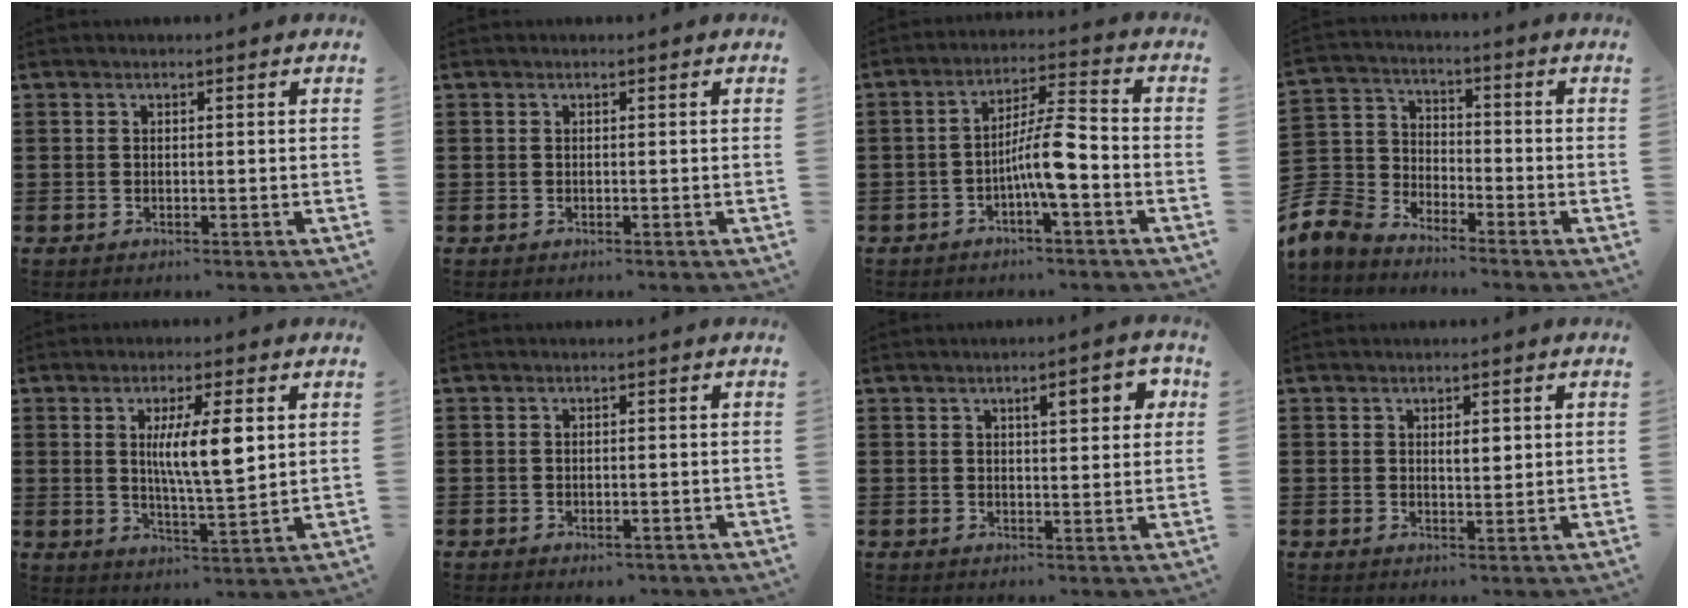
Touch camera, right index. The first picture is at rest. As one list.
[{"total": 0.0}, {"total": 7.5, "force": [-2.7, 1.1, 6.9], "torque": [-0.132, 0.001, -0.054]}, {"total": 6.7, "force": [-5.9, 2.9, 1.0], "torque": [-0.068, -0.007, -0.132]}, {"total": 8.2, "force": [2.1, 1.5, 7.8], "torque": [-0.145, 0.001, 0.031]}, {"total": 1.0, "force": [-0.8, 0.4, 0.4], "torque": [-0.013, -0.005, -0.015]}, {"total": 4.3, "force": [1.7, 1.3, 3.8], "torque": [-0.054, 0.000, 0.020]}, {"total": 1.9, "force": [0.6, 0.8, 1.6], "torque": [-0.025, 0.003, 0.006]}]